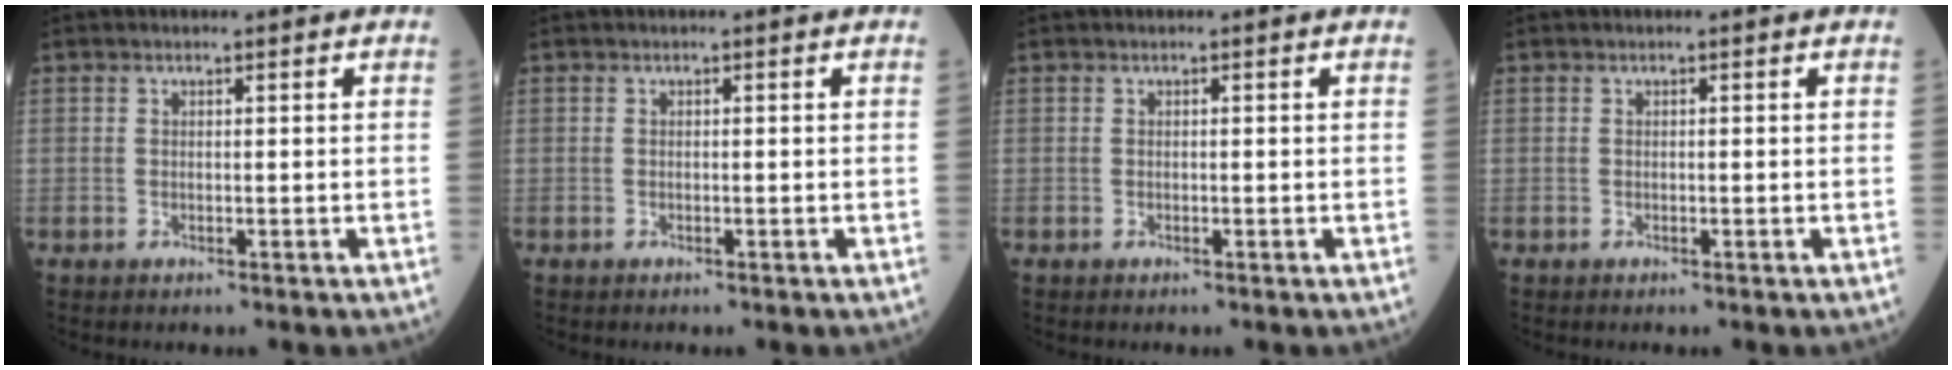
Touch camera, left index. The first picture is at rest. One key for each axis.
{"total": 0.0}
{"total": 0.0}
{"total": 0.0}